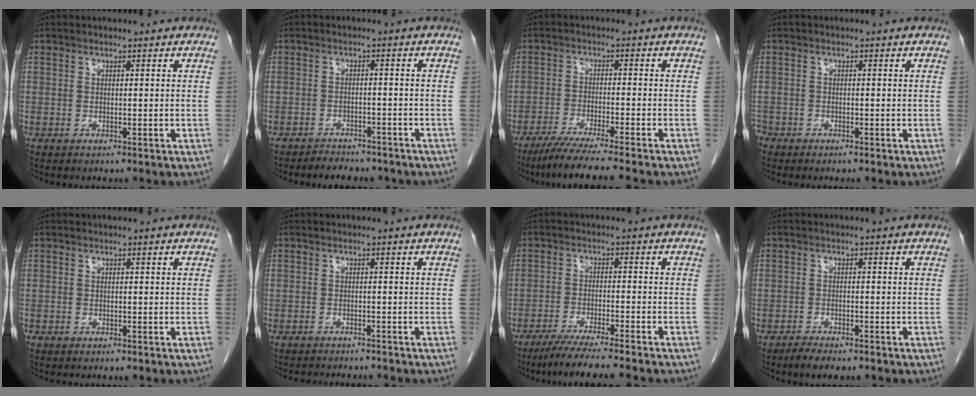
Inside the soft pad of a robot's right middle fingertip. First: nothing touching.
{"total": 6.2, "force": [-5.4, 2.5, 1.8], "torque": [-0.026, 0.003, -0.065]}
{"total": 9.4, "force": [-7.9, -1.3, 5.0], "torque": [-0.064, -0.030, -0.126]}
{"total": 1.7, "force": [-1.4, 0.9, 0.2], "torque": [-0.008, 0.001, -0.026]}
{"total": 0.0}
{"total": 4.8, "force": [-4.6, 0.6, 1.1], "torque": [-0.013, -0.009, -0.063]}
{"total": 9.3, "force": [-7.8, -1.0, 4.8], "torque": [-0.062, -0.028, -0.124]}
{"total": 3.0, "force": [-2.4, 0.6, 1.6], "torque": [-0.031, -0.005, -0.038]}